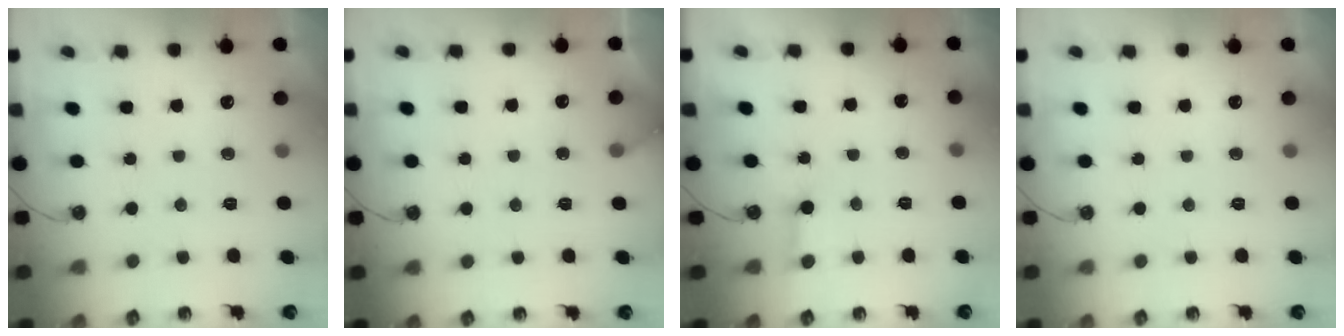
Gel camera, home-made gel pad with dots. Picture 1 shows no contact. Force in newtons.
{"total": 3.1, "press": 3.1, "slide": 0.2}
{"total": 2.1, "press": 2.1, "slide": 0.1}
{"total": 0.0}